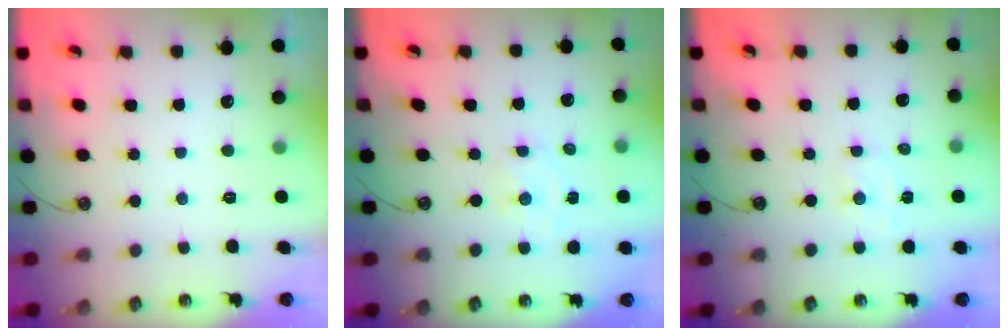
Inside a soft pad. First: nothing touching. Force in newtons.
{"total": 2.6, "press": 2.6, "slide": 0.1}
{"total": 5.6, "press": 5.5, "slide": 0.4}